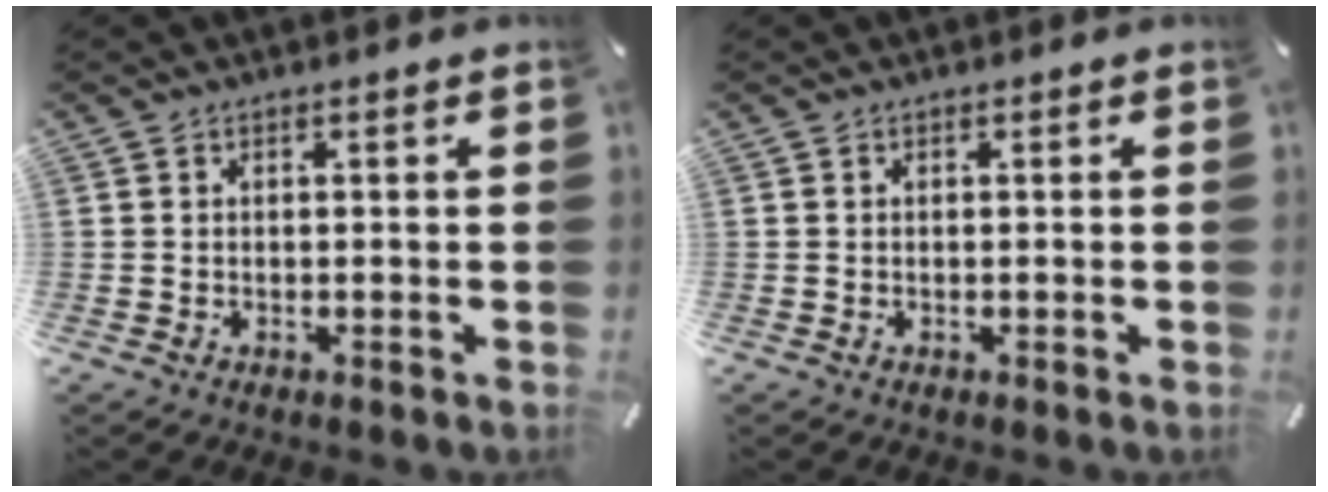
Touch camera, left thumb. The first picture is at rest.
{"total": 0.0}